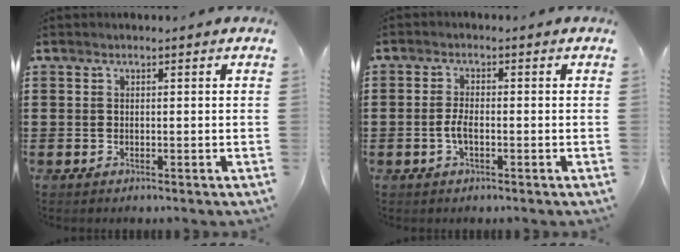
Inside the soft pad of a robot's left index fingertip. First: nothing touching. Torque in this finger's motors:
{"motor_torque": [0.23, 0.22, 0.14, 0.05]}